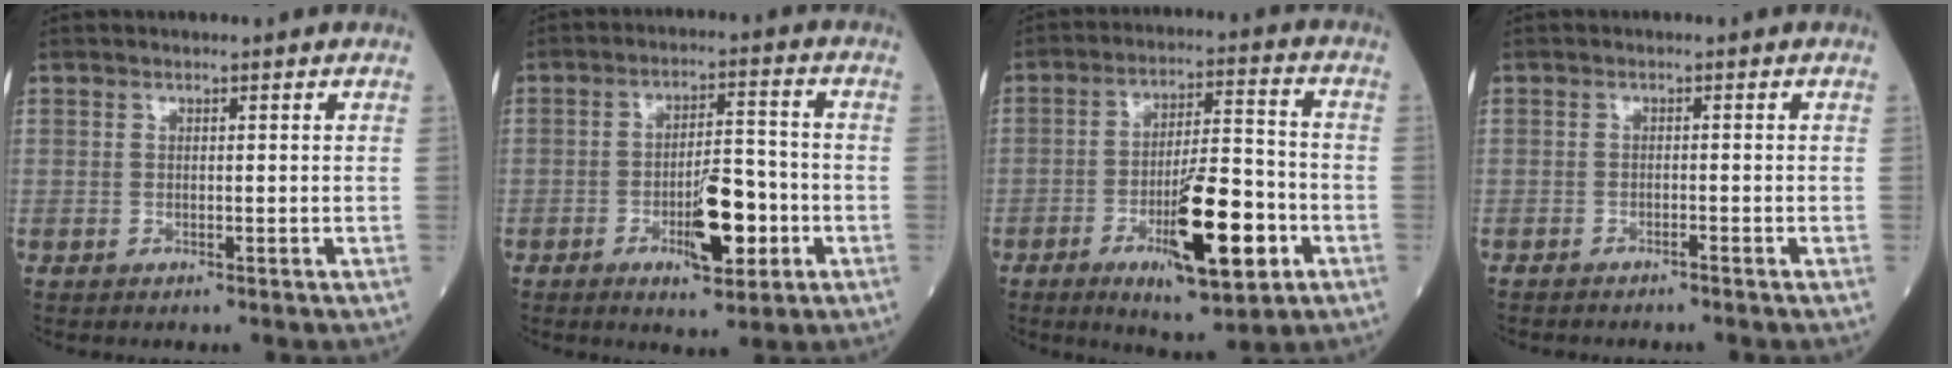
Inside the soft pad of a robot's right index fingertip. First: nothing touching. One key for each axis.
{"total": 8.4, "fx": -3.0, "fy": 2.3, "fz": 7.5, "tx": -0.126, "ty": 0.002, "tz": -0.042}
{"total": 14.0, "fx": -5.4, "fy": 2.9, "fz": 12.7, "tx": -0.211, "ty": -0.007, "tz": -0.078}
{"total": 2.2, "fx": -2.0, "fy": -0.1, "fz": 1.0, "tx": -0.017, "ty": 0.002, "tz": -0.023}